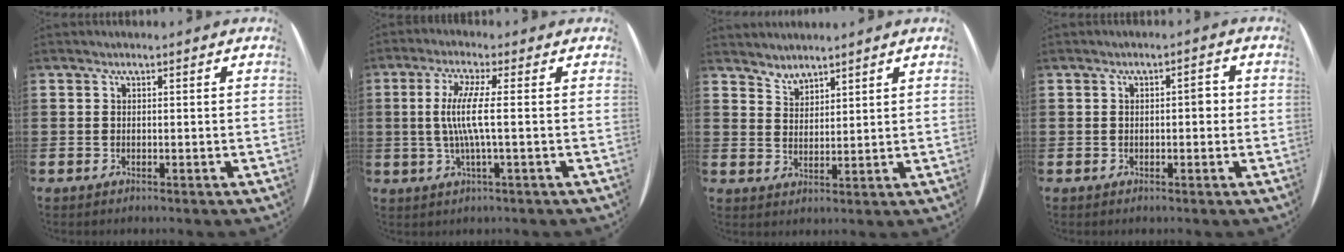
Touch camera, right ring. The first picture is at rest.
{"total": 5.8, "force": [-0.2, 0.1, 5.8], "torque": [-0.123, -0.011, -0.012]}
{"total": 2.7, "force": [2.6, 0.4, -0.4], "torque": [0.000, -0.010, 0.051]}
{"total": 1.9, "force": [-0.1, 0.9, 1.7], "torque": [-0.031, 0.009, -0.006]}